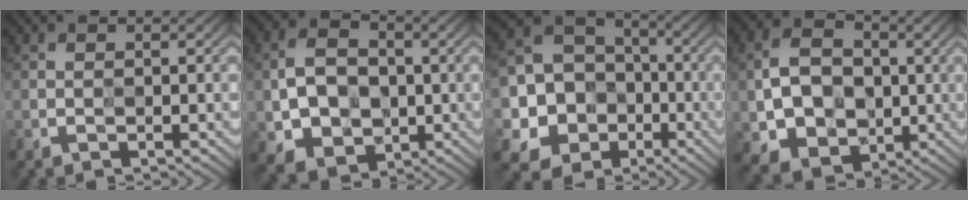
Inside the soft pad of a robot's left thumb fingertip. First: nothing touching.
{"total": 7.2, "force": [-0.2, 5.9, 4.1], "torque": [-0.094, -0.004, -0.004]}
{"total": 11.8, "force": [-2.9, 11.0, 3.1], "torque": [-0.111, -0.006, -0.079]}
{"total": 8.2, "force": [0.1, 6.8, 4.6], "torque": [-0.108, -0.002, 0.001]}